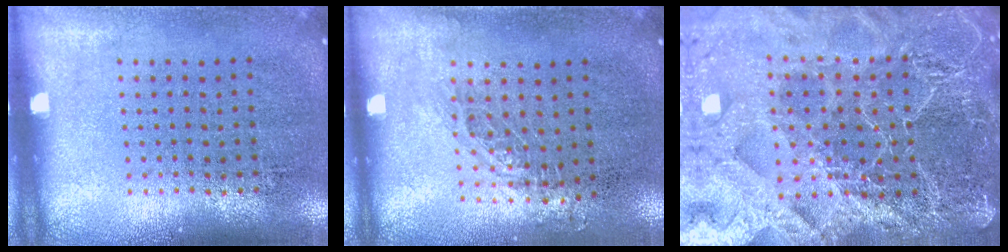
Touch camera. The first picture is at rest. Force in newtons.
{"total": 0.8, "press": 0.8, "slide": 0.1}
{"total": 6.3, "press": 5.4, "slide": 3.2}